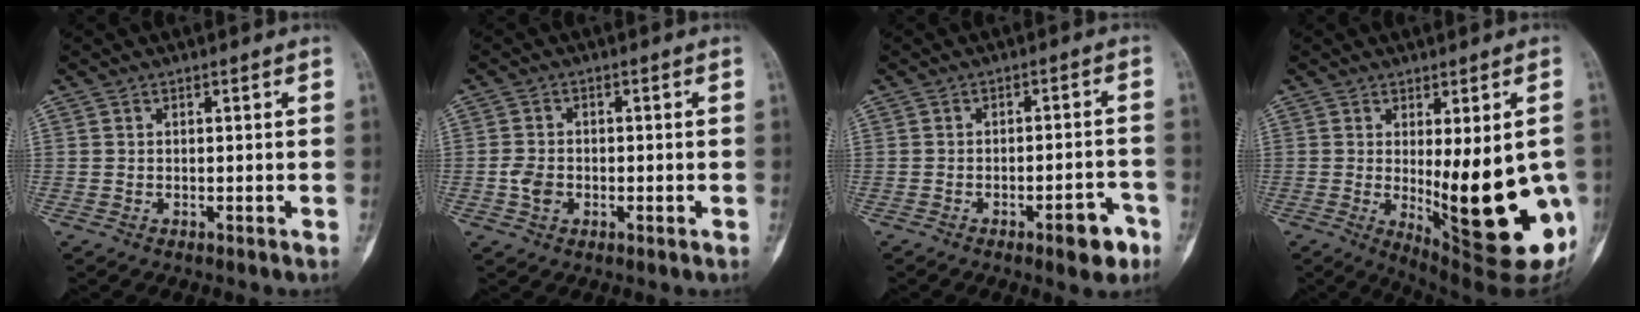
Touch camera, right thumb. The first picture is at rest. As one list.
[{"total": 3.3, "force": [-0.7, 2.5, 2.0], "torque": [-0.030, 0.008, -0.015]}, {"total": 6.4, "force": [-3.6, 2.2, 4.9], "torque": [-0.048, 0.029, -0.042]}, {"total": 21.9, "force": [-2.9, 6.8, 20.6], "torque": [-0.225, -0.033, -0.012]}]